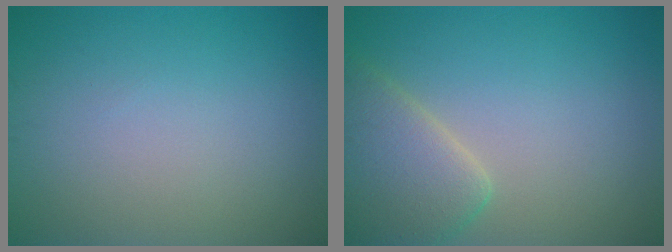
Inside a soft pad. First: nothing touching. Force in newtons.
{"total": 5.0, "press": 5.0, "slide": 0.4}